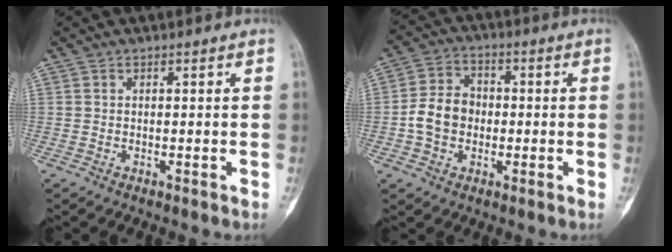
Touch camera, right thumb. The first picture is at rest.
{"total": 8.2, "force": [-1.1, 6.6, 4.8], "torque": [-0.073, 0.023, -0.030]}